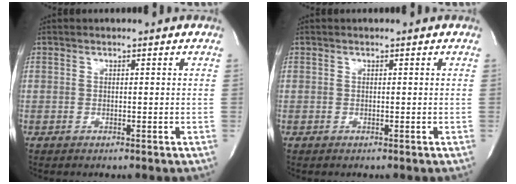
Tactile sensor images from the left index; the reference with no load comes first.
{"total": 0.0}